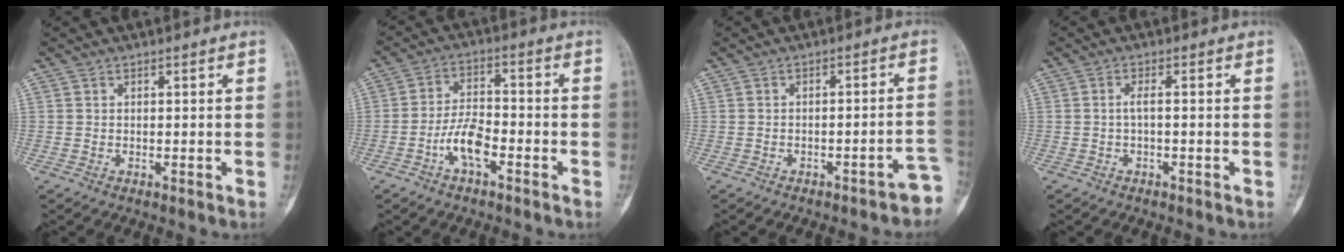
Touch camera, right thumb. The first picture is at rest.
{"total": 7.1, "force": [-3.2, 3.1, 5.5], "torque": [-0.100, 0.028, -0.062]}
{"total": 5.2, "force": [-3.5, 1.5, 3.6], "torque": [-0.024, 0.035, -0.039]}
{"total": 1.5, "force": [-0.3, 0.2, 1.4], "torque": [-0.030, 0.006, -0.006]}